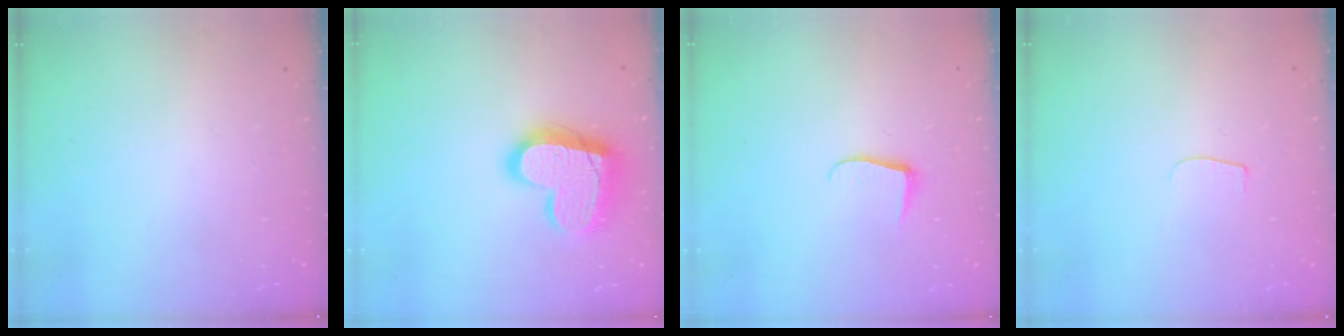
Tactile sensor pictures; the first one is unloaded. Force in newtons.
{"total": 17.2, "press": 17.2, "slide": 1.3}
{"total": 6.0, "press": 5.9, "slide": 0.6}
{"total": 3.0, "press": 3.0, "slide": 0.3}